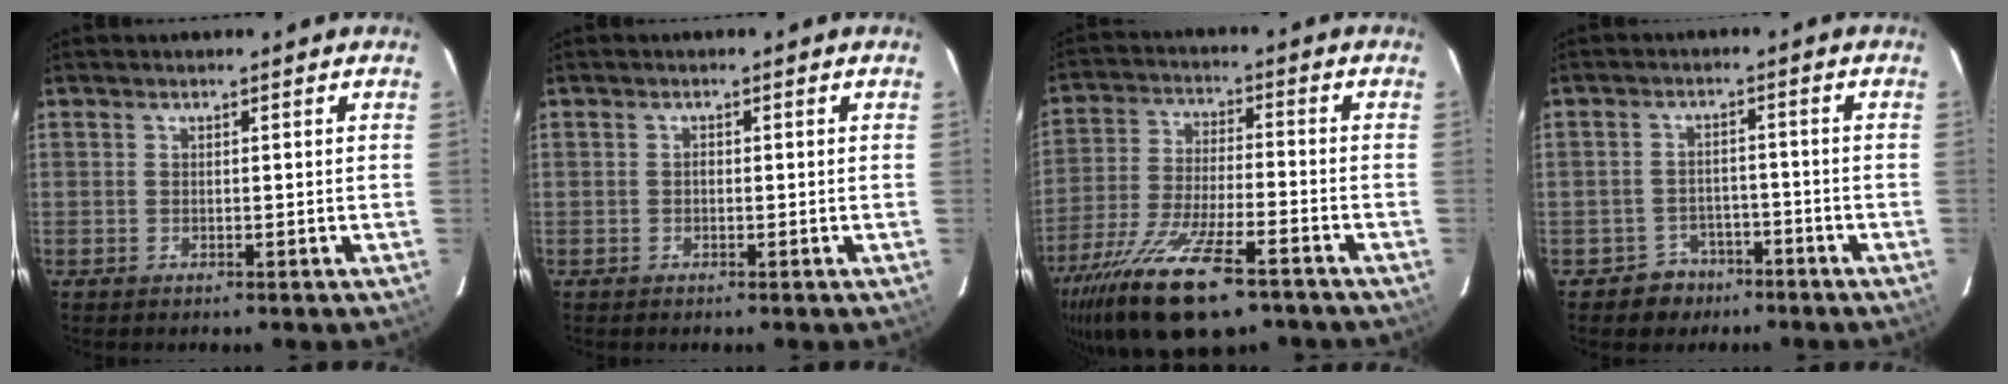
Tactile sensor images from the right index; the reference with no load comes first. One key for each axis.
{"total": 0.5, "fx": -0.2, "fy": 0.4, "fz": 0.3, "tx": -0.004, "ty": 0.003, "tz": -0.005}
{"total": 19.4, "fx": -13.1, "fy": 5.7, "fz": 13.1, "tx": -0.267, "ty": -0.056, "tz": -0.231}
{"total": 5.3, "fx": -3.6, "fy": 3.9, "fz": 0.3, "tx": -0.019, "ty": 0.021, "tz": -0.048}